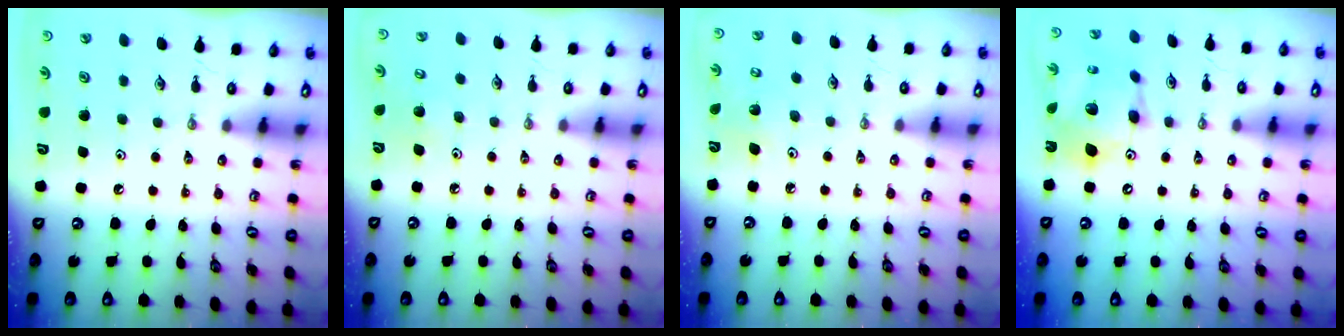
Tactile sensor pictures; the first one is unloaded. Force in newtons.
{"total": 5.3, "press": 5.2, "slide": 0.7}
{"total": 4.8, "press": 4.8, "slide": 0.4}
{"total": 15.3, "press": 15.2, "slide": 1.5}